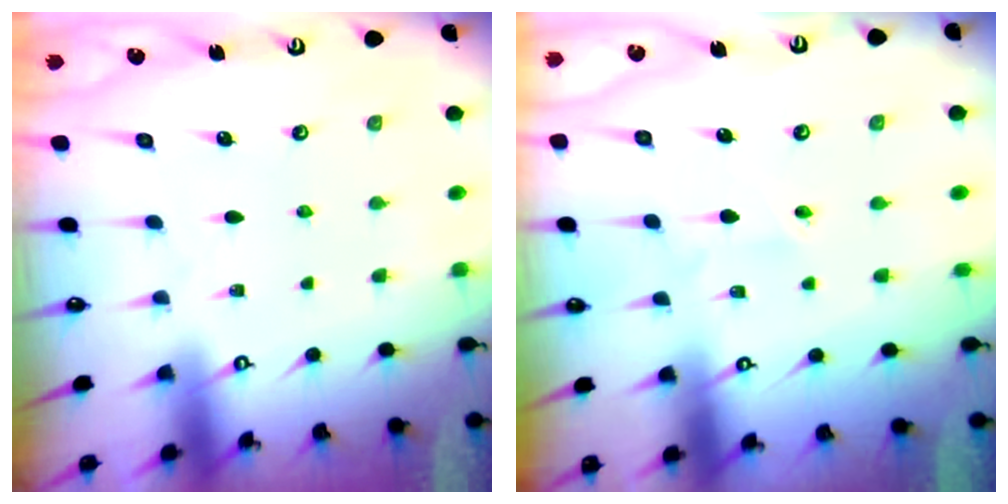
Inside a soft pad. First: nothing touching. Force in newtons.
{"total": 2.3, "press": 2.0, "slide": 1.0}